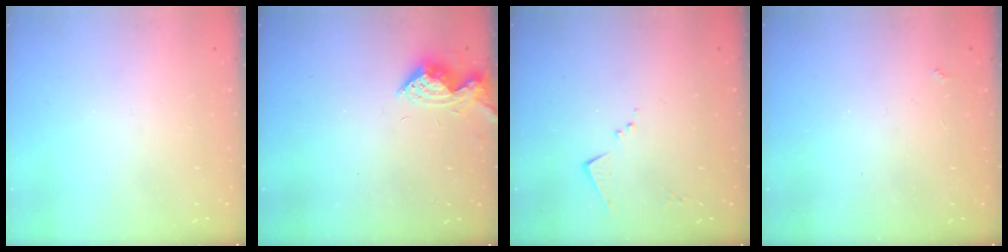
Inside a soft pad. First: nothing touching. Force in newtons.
{"total": 9.7, "press": 9.7, "slide": 0.4}
{"total": 4.3, "press": 4.3, "slide": 0.4}
{"total": 2.4, "press": 2.3, "slide": 0.4}